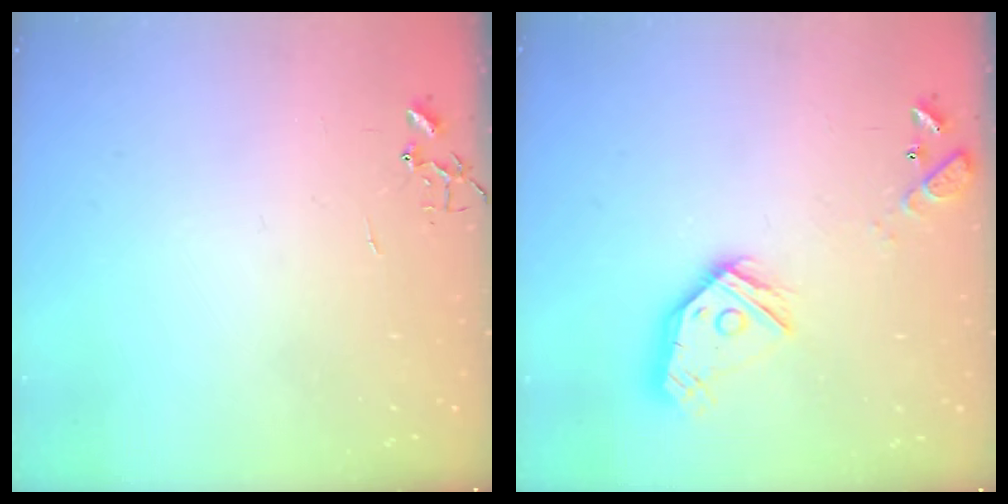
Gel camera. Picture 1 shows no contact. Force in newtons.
{"total": 15.8, "press": 15.7, "slide": 1.5}